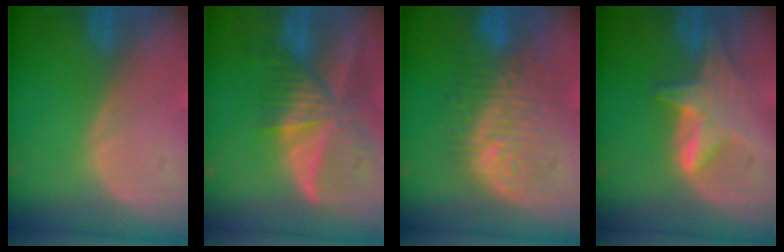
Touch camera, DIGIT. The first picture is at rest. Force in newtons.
{"total": 9.4, "press": 8.2, "slide": 4.6}
{"total": 10.4, "press": 10.1, "slide": 2.6}
{"total": 6.2, "press": 6.0, "slide": 1.3}